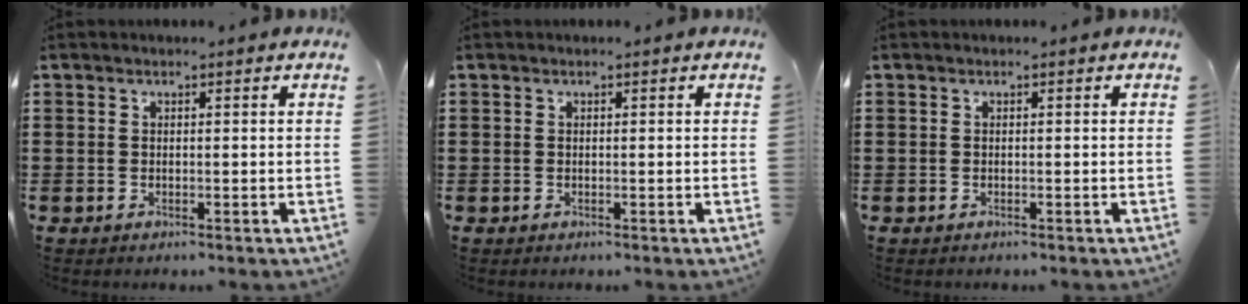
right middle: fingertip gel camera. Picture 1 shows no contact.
{"total": 0.0}
{"total": 0.0}